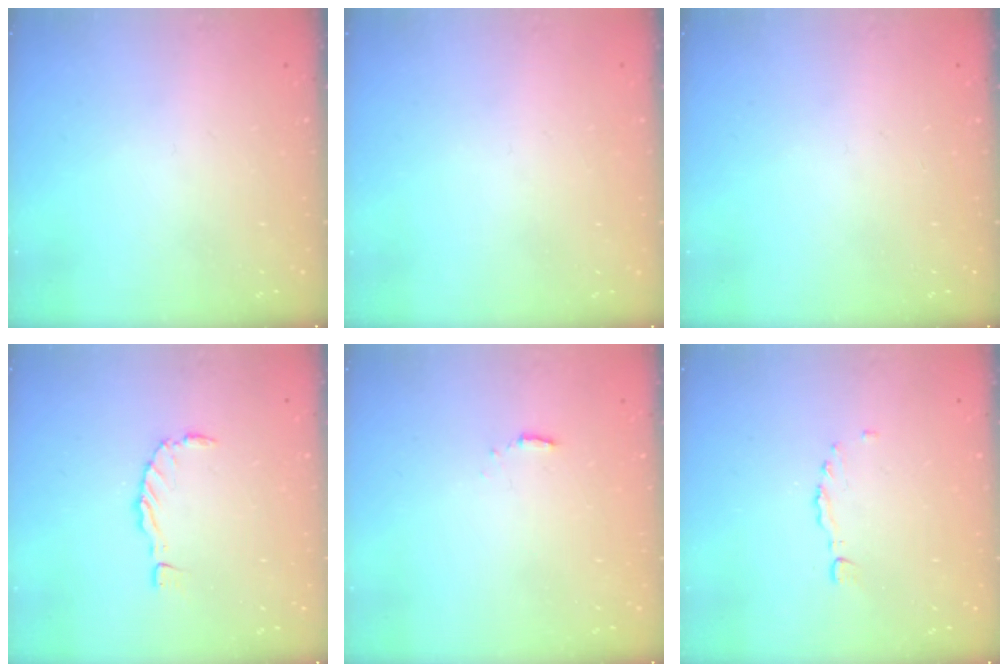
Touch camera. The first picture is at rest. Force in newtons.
{"total": 0.0}
{"total": 0.0}
{"total": 0.0}
{"total": 1.3, "press": 1.3, "slide": 0.3}
{"total": 0.6, "press": 0.5, "slide": 0.3}